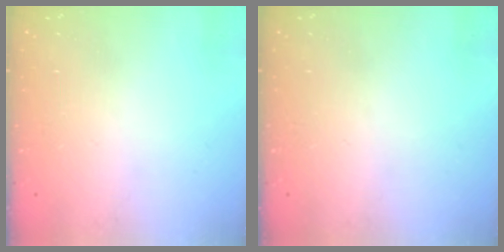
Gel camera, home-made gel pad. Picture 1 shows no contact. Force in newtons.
{"total": 0.0}